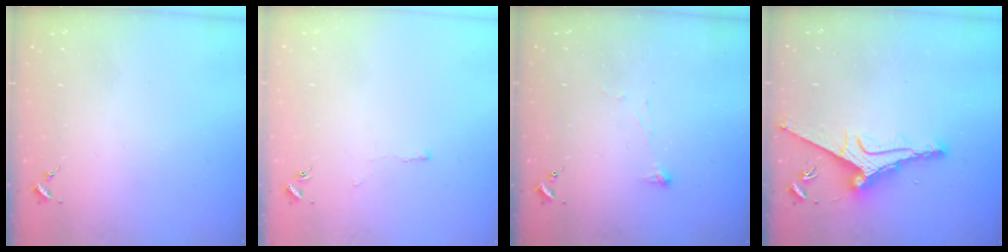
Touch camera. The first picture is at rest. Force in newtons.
{"total": 2.3, "press": 2.3, "slide": 0.4}
{"total": 2.9, "press": 2.8, "slide": 0.5}
{"total": 10.4, "press": 10.3, "slide": 1.3}